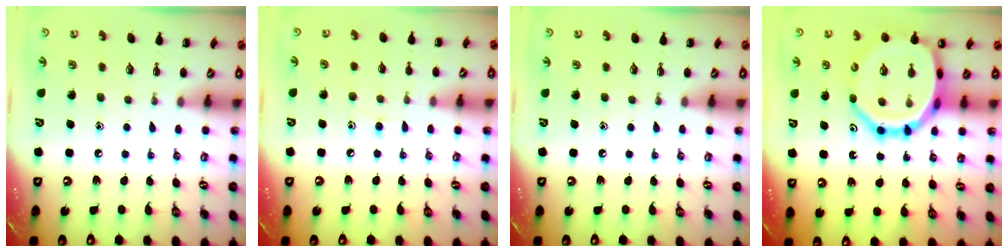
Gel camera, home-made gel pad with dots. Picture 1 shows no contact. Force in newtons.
{"total": 6.6, "press": 6.2, "slide": 2.2}
{"total": 0.0}
{"total": 19.7, "press": 19.4, "slide": 3.6}